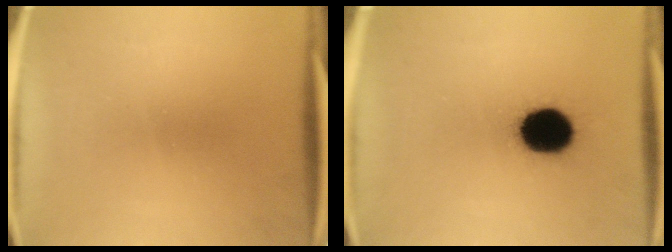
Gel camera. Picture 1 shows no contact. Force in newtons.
{"total": 15.0}